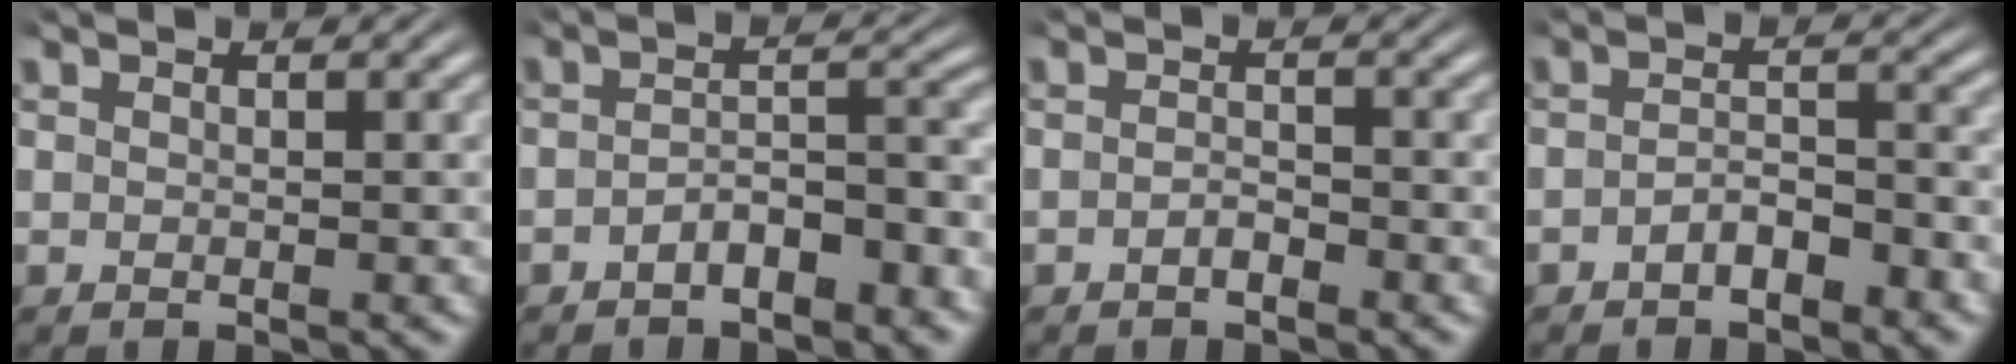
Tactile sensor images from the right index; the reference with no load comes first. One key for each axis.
{"total": 3.7, "fx": -3.0, "fy": 1.1, "fz": 1.8, "tx": -0.017, "ty": -0.007, "tz": -0.047}
{"total": 1.3, "fx": -1.2, "fy": 0.3, "fz": 0.5, "tx": -0.006, "ty": -0.003, "tz": -0.022}
{"total": 2.6, "fx": -2.2, "fy": 0.9, "fz": 1.1, "tx": -0.013, "ty": -0.008, "tz": -0.038}